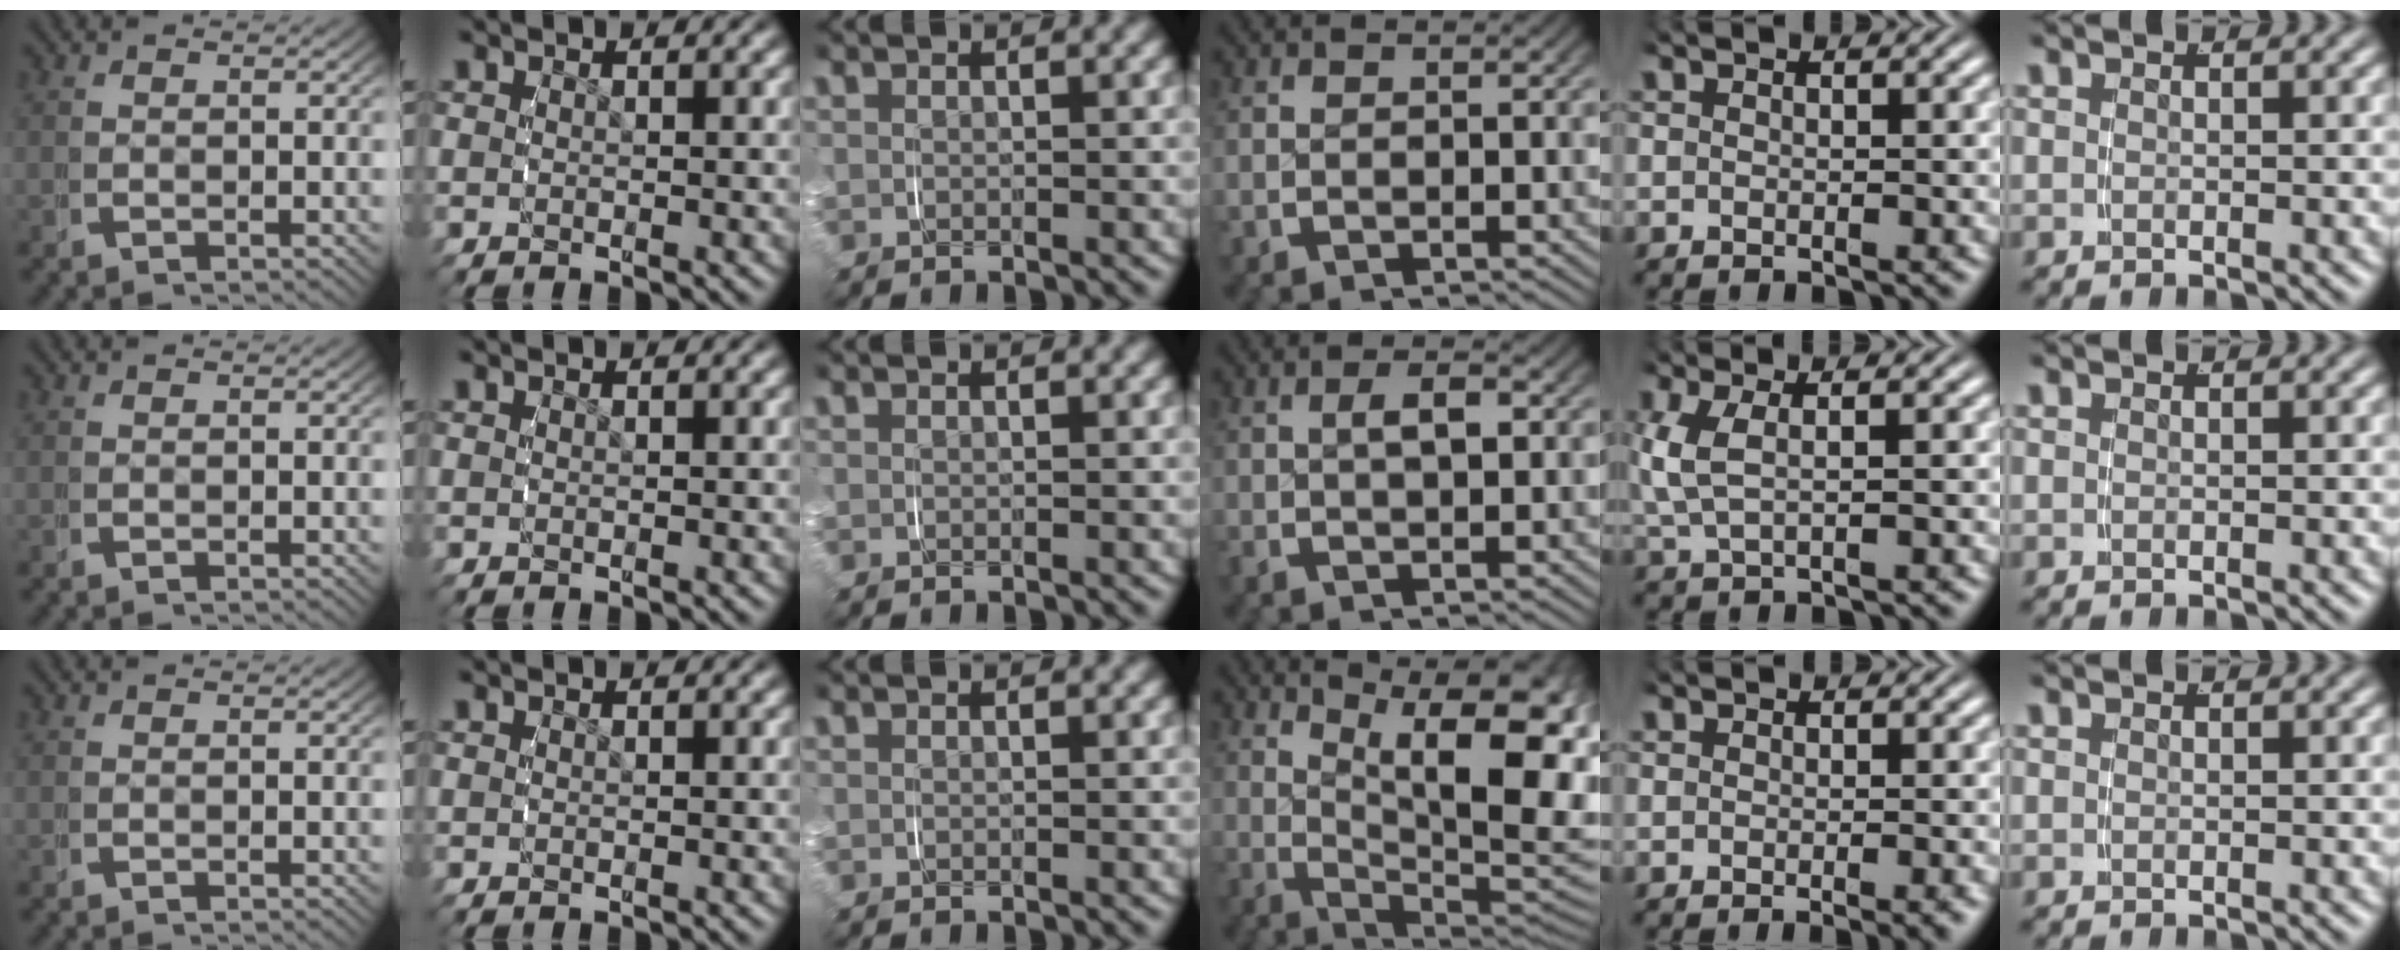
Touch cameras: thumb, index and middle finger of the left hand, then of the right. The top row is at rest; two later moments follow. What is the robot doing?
{"motion": "grasp_and_lifting", "object": "phone"}